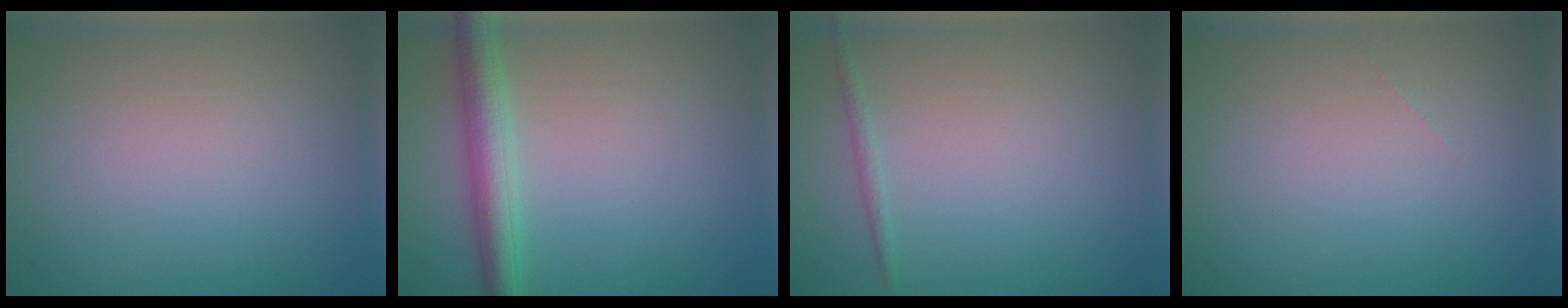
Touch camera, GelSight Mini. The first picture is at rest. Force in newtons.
{"total": 3.8, "press": 3.8, "slide": 0.1}
{"total": 0.8, "press": 0.8, "slide": 0.1}
{"total": 0.0}